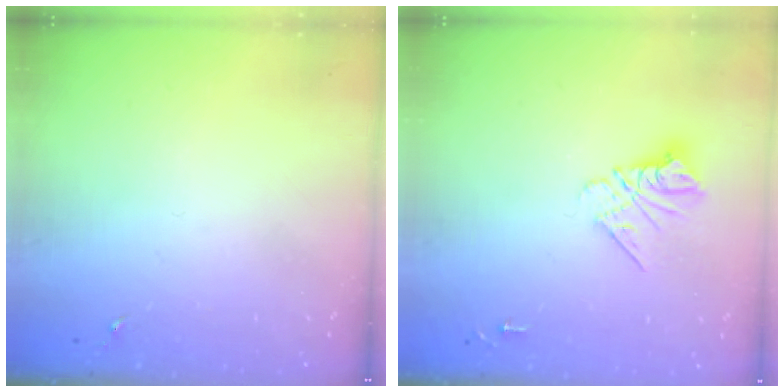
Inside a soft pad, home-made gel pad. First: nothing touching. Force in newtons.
{"total": 9.8, "press": 9.7, "slide": 0.8}